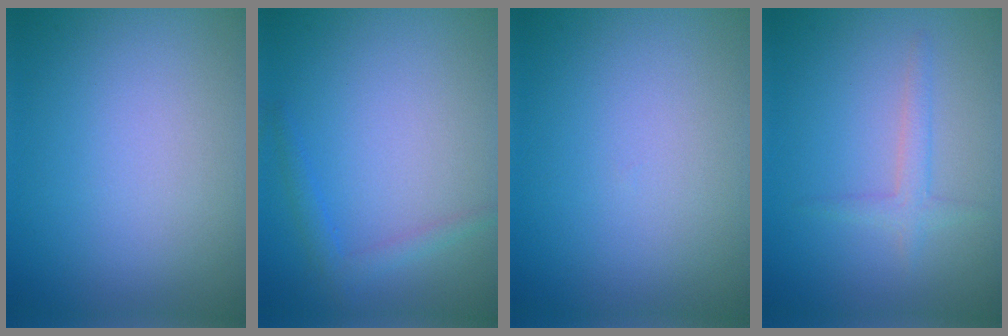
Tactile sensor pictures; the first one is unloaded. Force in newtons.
{"total": 1.6, "press": 1.6, "slide": 0.1}
{"total": 0.0}
{"total": 1.6, "press": 1.6, "slide": 0.1}